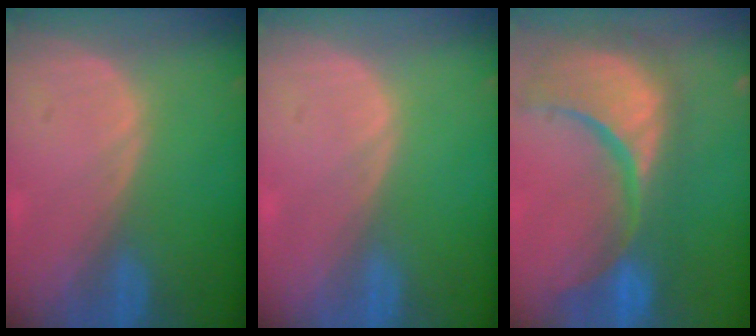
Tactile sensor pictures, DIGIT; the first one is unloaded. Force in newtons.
{"total": 0.0}
{"total": 15.4, "press": 12.1, "slide": 9.5}